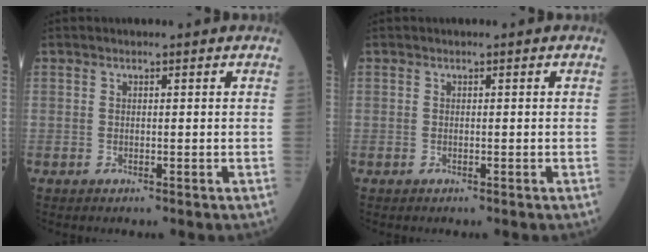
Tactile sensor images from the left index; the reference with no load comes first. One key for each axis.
{"total": 0.0}